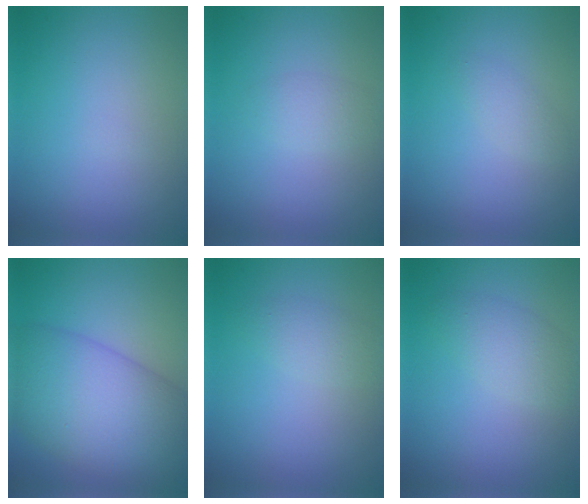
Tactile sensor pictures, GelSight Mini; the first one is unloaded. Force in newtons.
{"total": 1.5, "press": 1.5, "slide": 0.0}
{"total": 1.2, "press": 1.2, "slide": 0.0}
{"total": 11.0, "press": 11.0, "slide": 0.3}
{"total": 1.8, "press": 1.8, "slide": 0.1}
{"total": 2.6, "press": 2.6, "slide": 0.1}